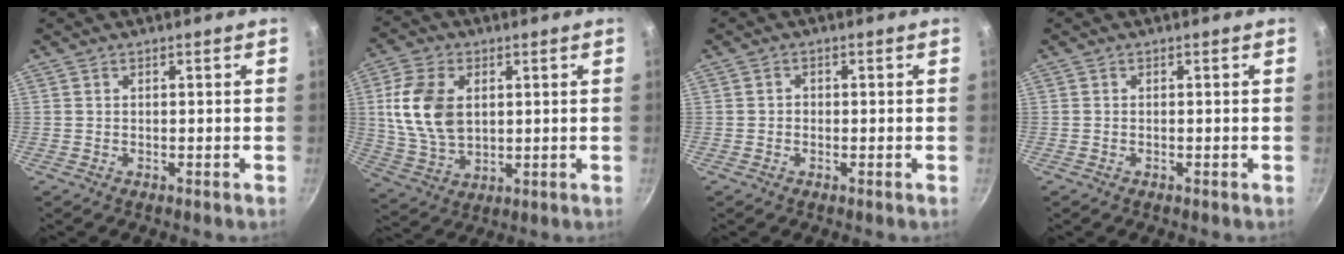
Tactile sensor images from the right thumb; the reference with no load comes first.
{"total": 12.6, "force": [2.3, 8.4, 9.2], "torque": [-0.166, -0.012, 0.051]}
{"total": 1.1, "force": [-0.2, 1.0, 0.4], "torque": [-0.005, 0.005, -0.005]}
{"total": 0.0}